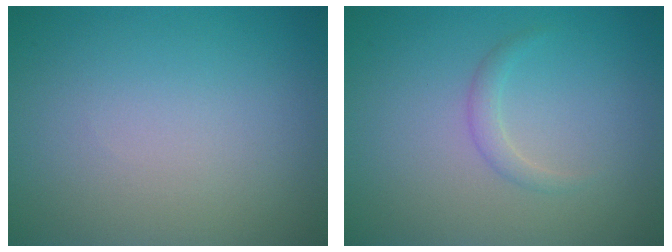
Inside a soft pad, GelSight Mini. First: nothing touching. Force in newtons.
{"total": 1.2, "press": 1.1, "slide": 0.1}